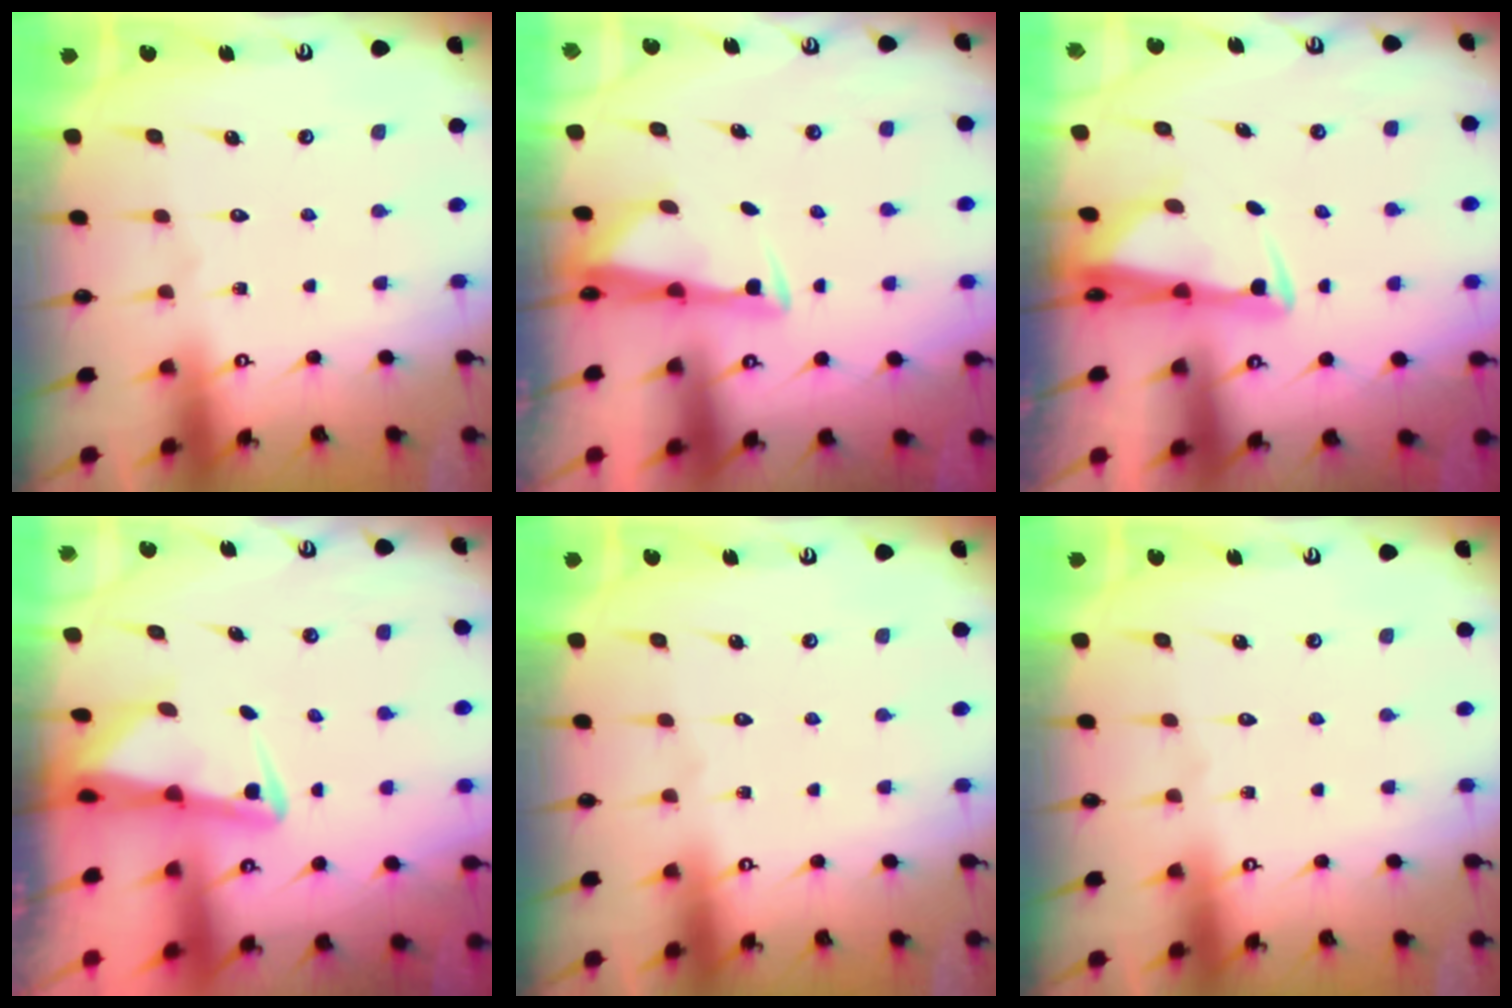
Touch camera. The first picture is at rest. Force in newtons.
{"total": 3.3, "press": 3.2, "slide": 0.9}
{"total": 3.0, "press": 2.9, "slide": 0.9}
{"total": 2.7, "press": 2.6, "slide": 0.6}
{"total": 0.0}
{"total": 0.0}